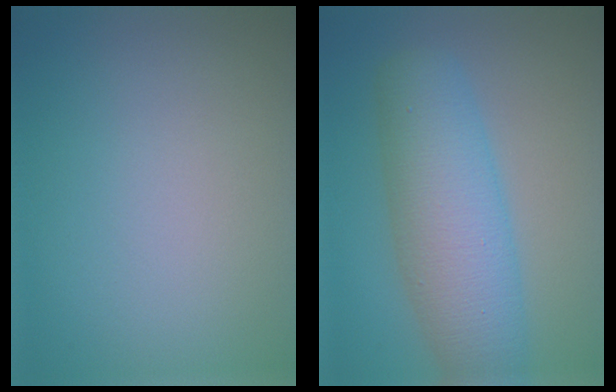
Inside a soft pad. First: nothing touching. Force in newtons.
{"total": 7.7, "press": 7.7, "slide": 0.2}